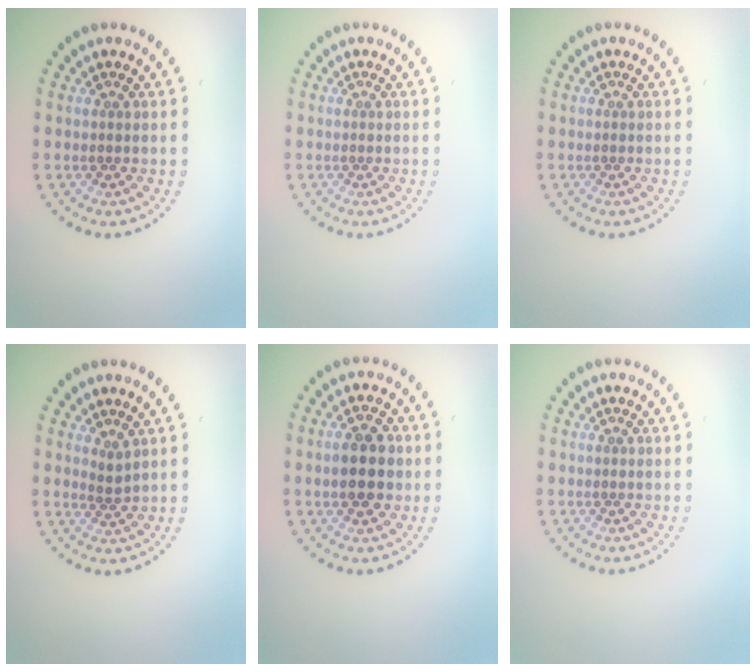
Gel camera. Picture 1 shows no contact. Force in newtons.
{"total": 0.0}
{"total": 0.0}
{"total": 1.1, "press": 0.8, "slide": 0.8}
{"total": 4.0, "press": 4.0, "slide": 0.2}
{"total": 0.0}